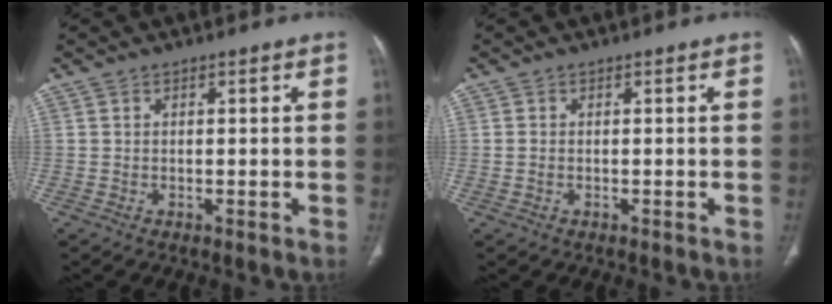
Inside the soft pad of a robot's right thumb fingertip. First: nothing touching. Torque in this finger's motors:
{"motor_torque": [-0.15, -0.40, 0.46, -0.06, -0.02]}